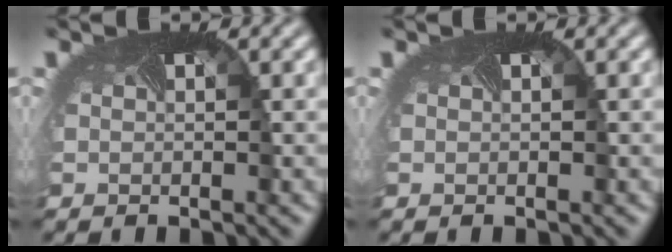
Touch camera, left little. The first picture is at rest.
{"total": 0.0}